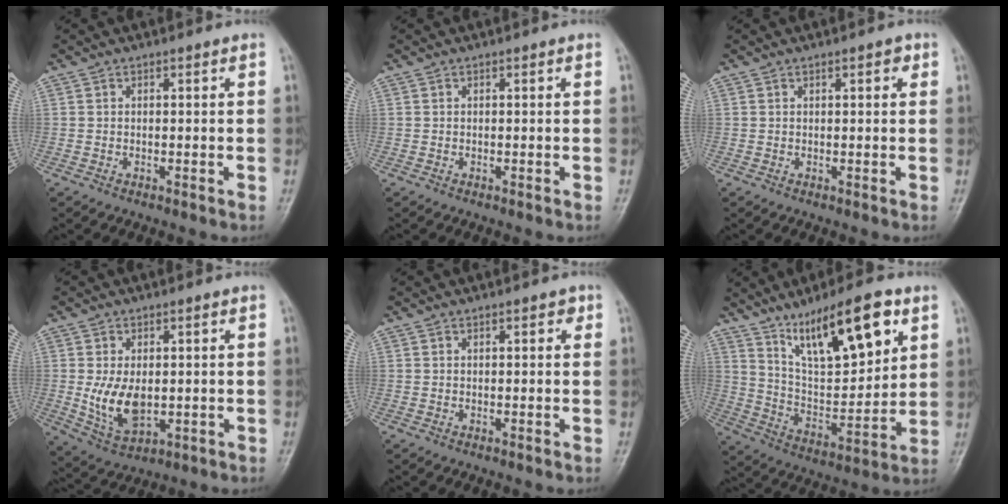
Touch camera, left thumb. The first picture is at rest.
{"total": 0.0}
{"total": 1.7, "force": [0.7, 0.6, 1.4], "torque": [-0.014, 0.000, 0.008]}
{"total": 8.4, "force": [-0.3, 5.1, 6.7], "torque": [-0.114, -0.014, 0.008]}
{"total": 1.4, "force": [0.6, 0.7, 1.0], "torque": [-0.007, 0.001, 0.006]}
{"total": 18.2, "force": [10.3, 6.2, 13.7], "torque": [-0.191, -0.044, 0.186]}